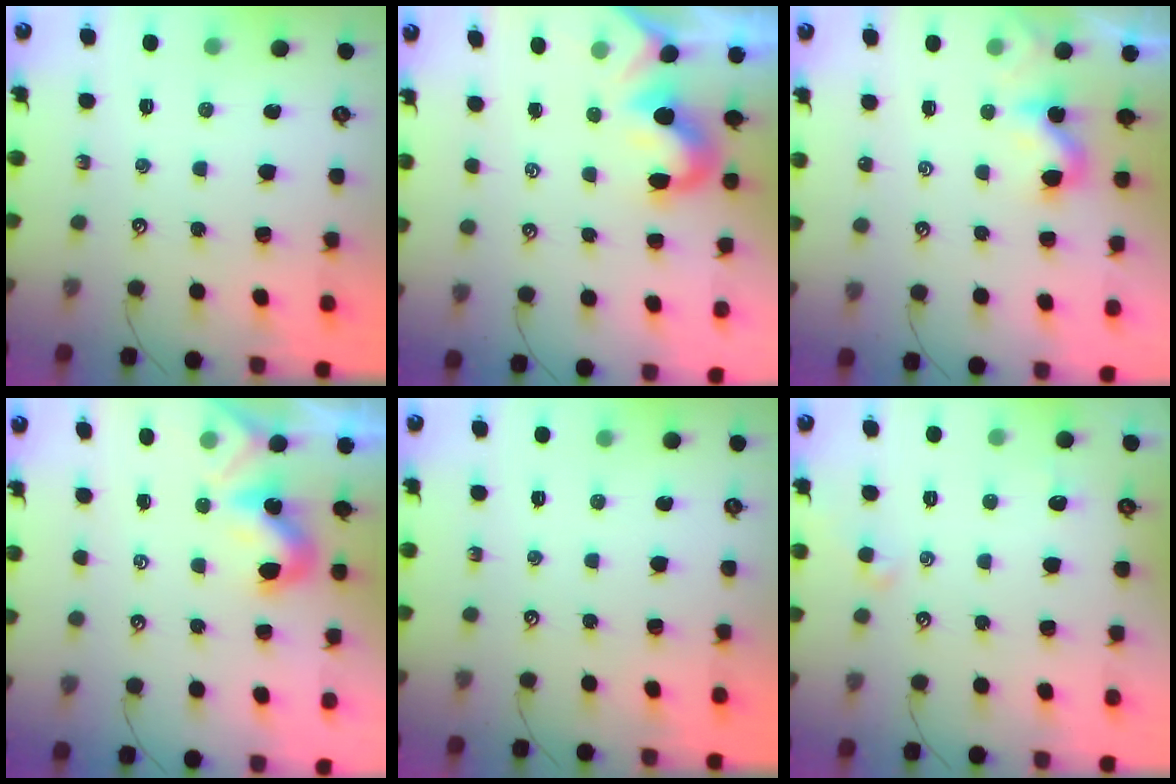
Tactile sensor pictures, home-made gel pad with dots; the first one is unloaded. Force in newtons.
{"total": 1.8, "press": 1.6, "slide": 0.8}
{"total": 1.0, "press": 0.9, "slide": 0.5}
{"total": 1.7, "press": 1.6, "slide": 0.4}
{"total": 0.0}
{"total": 1.0, "press": 0.7, "slide": 0.6}